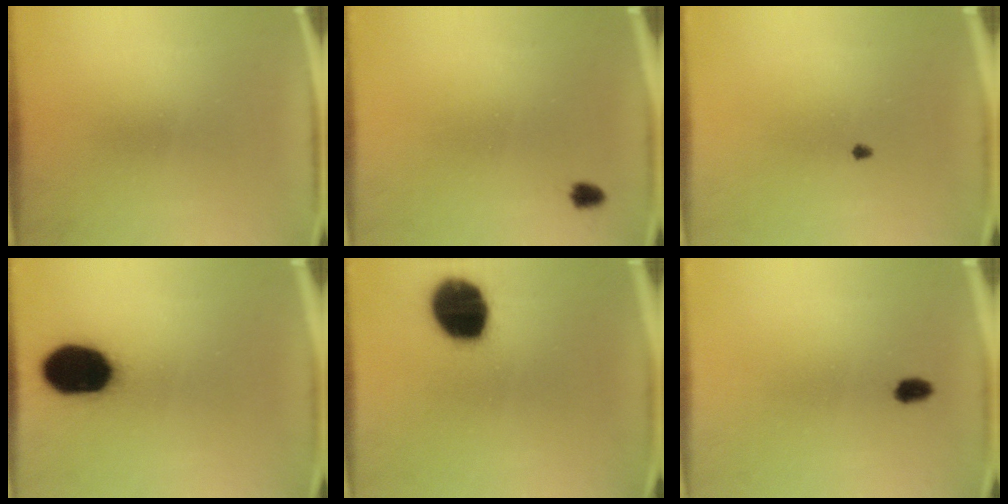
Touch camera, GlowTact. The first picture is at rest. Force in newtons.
{"total": 1.5}
{"total": 0.7}
{"total": 18.7}
{"total": 18.2}
{"total": 2.2}